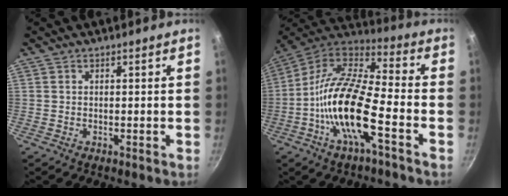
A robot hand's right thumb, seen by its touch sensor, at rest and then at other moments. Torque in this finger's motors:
{"motor_torque": [0.11, 1.33, 1.82, -0.95, 0.47]}